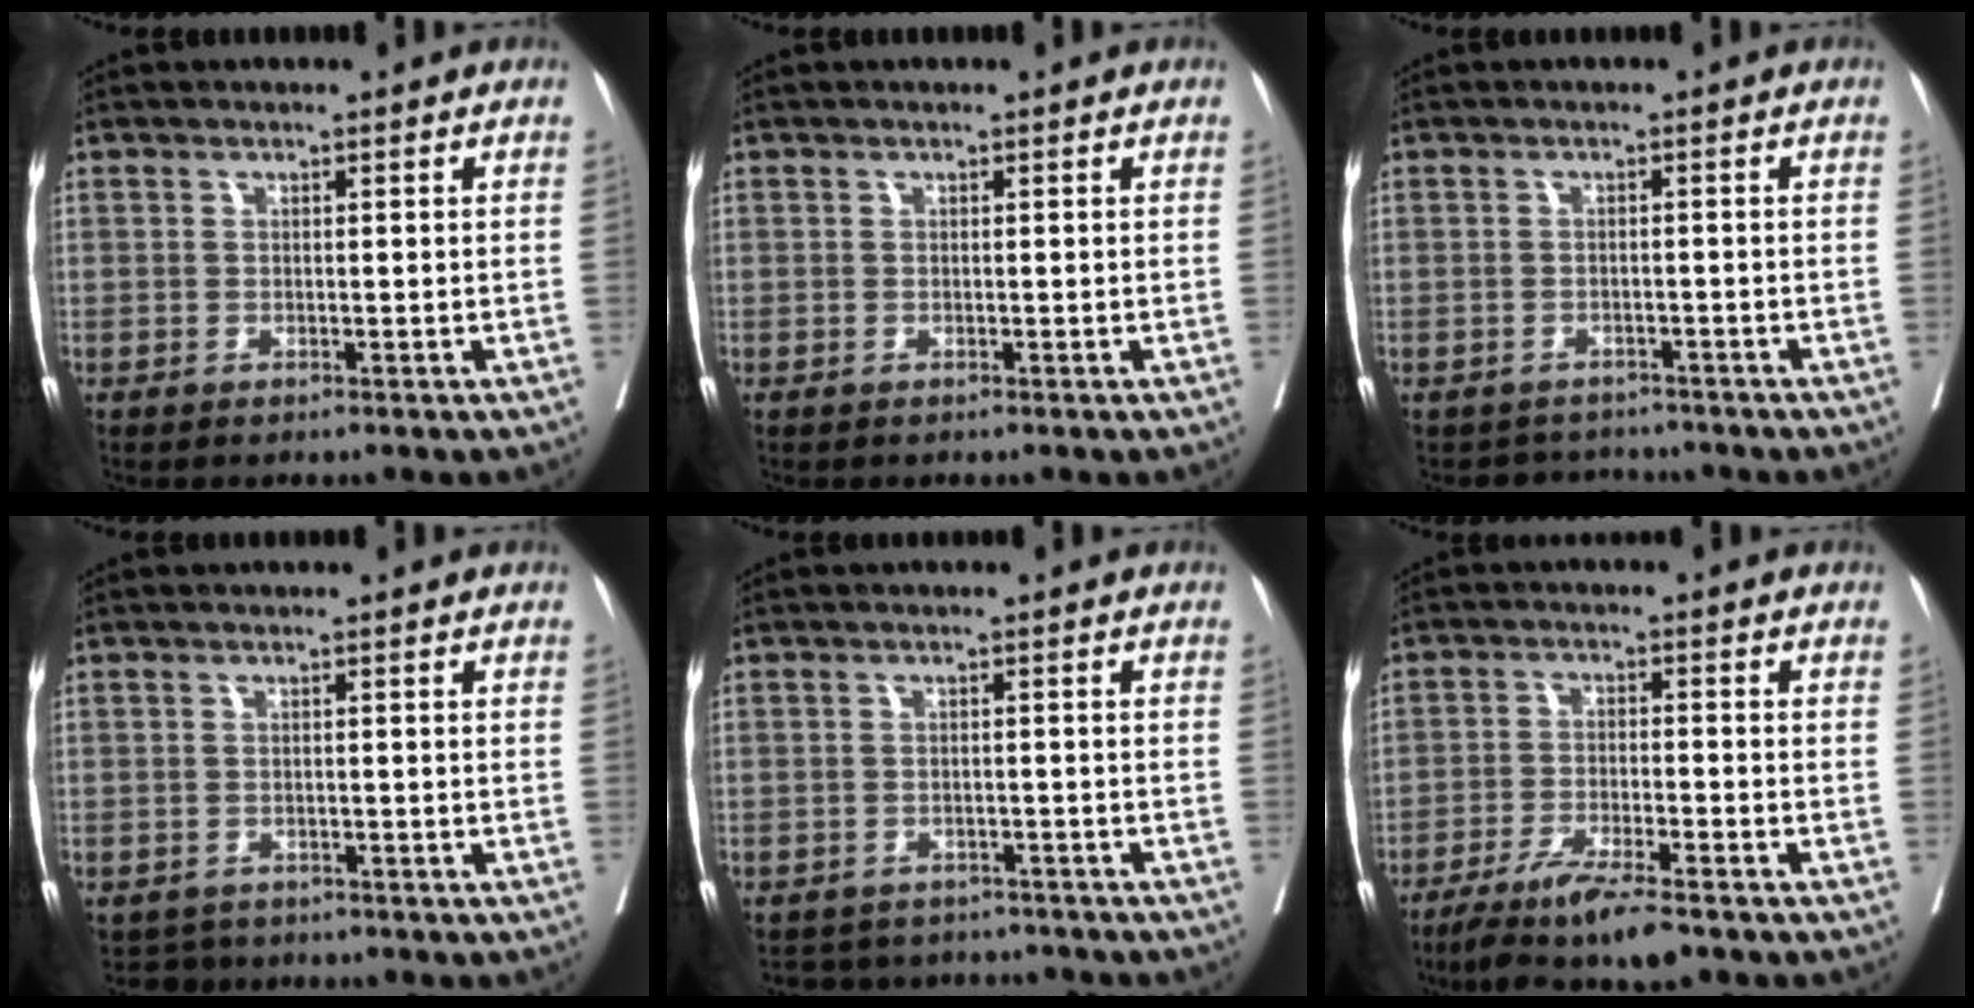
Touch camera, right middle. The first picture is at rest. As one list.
[{"total": 0.0}, {"total": 3.6, "force": [-3.3, 1.2, -0.6], "torque": [0.008, 0.007, -0.049]}, {"total": 2.5, "force": [-2.1, 1.4, -0.4], "torque": [0.004, 0.001, -0.034]}, {"total": 7.6, "force": [-7.1, 2.6, 0.3], "torque": [-0.001, 0.016, -0.085]}, {"total": 9.9, "force": [-7.5, 0.8, 6.3], "torque": [-0.107, -0.025, -0.127]}]